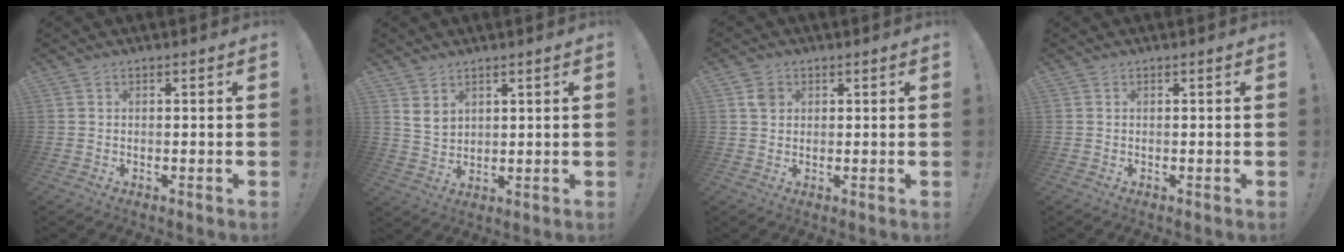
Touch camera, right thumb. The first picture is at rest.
{"total": 5.4, "force": [3.3, 3.5, 2.4], "torque": [-0.035, -0.016, 0.064]}
{"total": 3.0, "force": [1.2, 2.5, 1.1], "torque": [-0.005, -0.003, 0.020]}
{"total": 0.0}